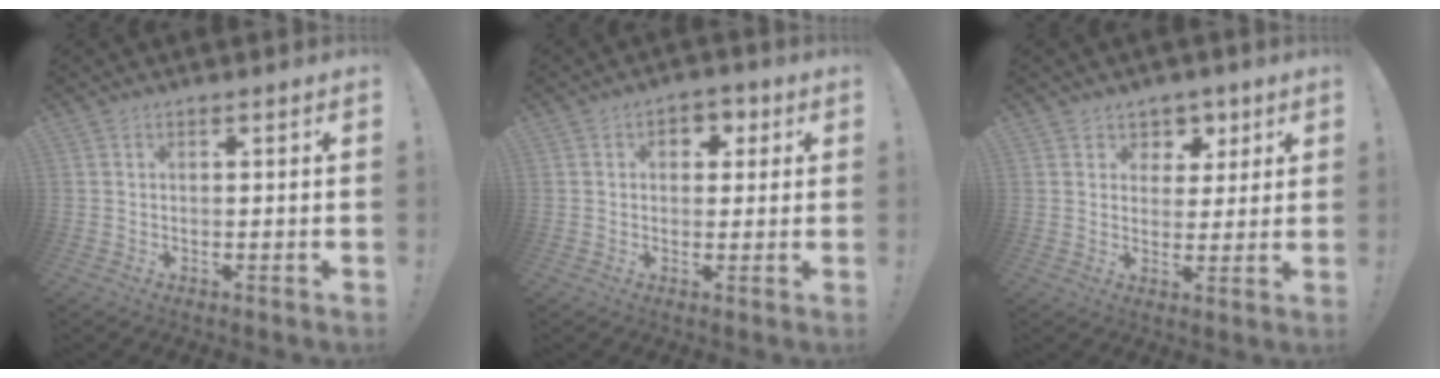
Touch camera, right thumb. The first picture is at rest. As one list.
[{"total": 4.9, "force": [1.3, 4.0, 2.5], "torque": [-0.015, -0.002, 0.018]}, {"total": 5.9, "force": [2.7, 5.2, 0.5], "torque": [0.010, -0.022, 0.053]}]